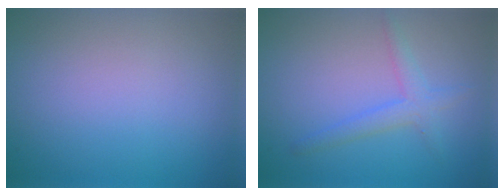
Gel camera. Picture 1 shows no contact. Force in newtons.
{"total": 2.1, "press": 2.1, "slide": 0.1}